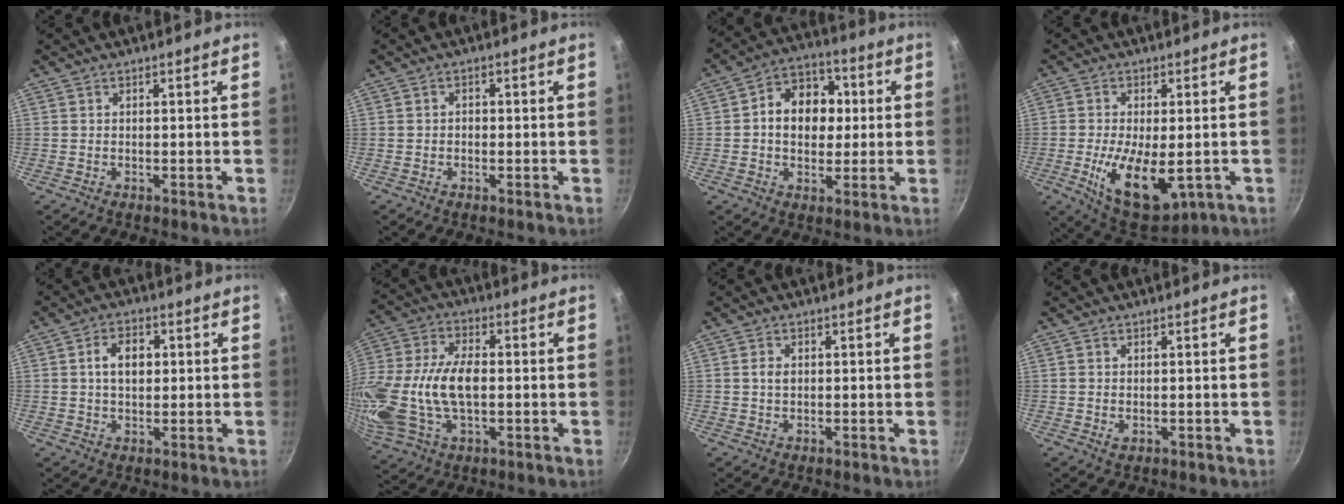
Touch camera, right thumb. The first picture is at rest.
{"total": 0.9, "force": [-0.4, 0.8, 0.4], "torque": [-0.005, 0.004, -0.008]}
{"total": 12.0, "force": [1.0, 9.3, 7.5], "torque": [-0.071, 0.018, 0.000]}
{"total": 13.2, "force": [-2.5, 6.4, 11.2], "torque": [-0.179, -0.008, -0.027]}
{"total": 6.0, "force": [0.8, 4.1, 4.3], "torque": [-0.053, 0.007, 0.009]}
{"total": 22.7, "force": [-1.5, 13.1, 18.4], "torque": [-0.410, 0.015, -0.029]}
{"total": 1.9, "force": [0.1, 1.3, 1.3], "torque": [-0.020, 0.003, 0.001]}
{"total": 1.1, "force": [0.1, 0.8, 0.8], "torque": [-0.012, -0.003, 0.001]}